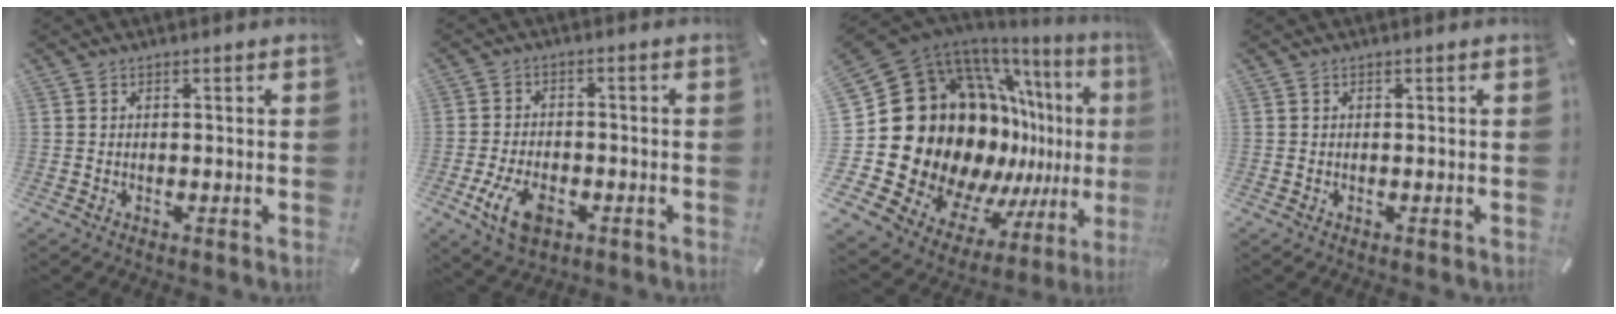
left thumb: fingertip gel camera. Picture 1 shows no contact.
{"total": 8.6, "force": [-3.6, 5.2, 5.9], "torque": [-0.127, 0.003, -0.068]}
{"total": 29.5, "force": [1.0, 22.1, 19.4], "torque": [-0.340, -0.097, 0.091]}
{"total": 0.0}